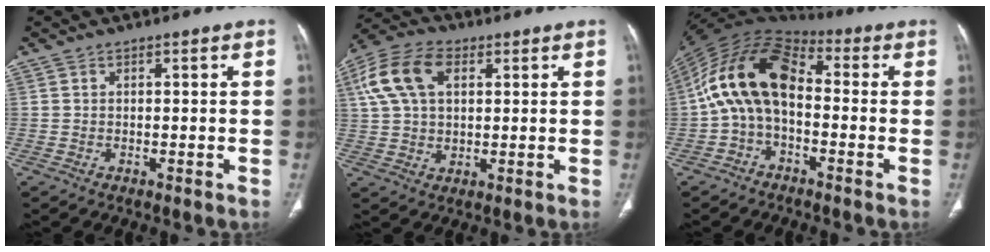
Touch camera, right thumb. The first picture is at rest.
{"total": 12.6, "force": [4.1, 7.9, 9.0], "torque": [-0.176, 0.013, 0.075]}
{"total": 14.5, "force": [-0.6, 8.7, 11.6], "torque": [-0.206, 0.047, -0.024]}